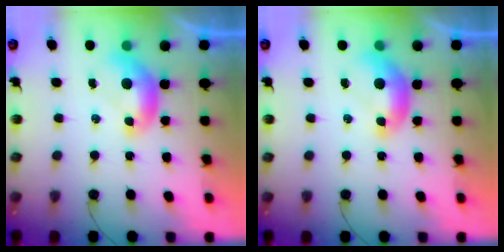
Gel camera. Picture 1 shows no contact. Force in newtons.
{"total": 0.0}